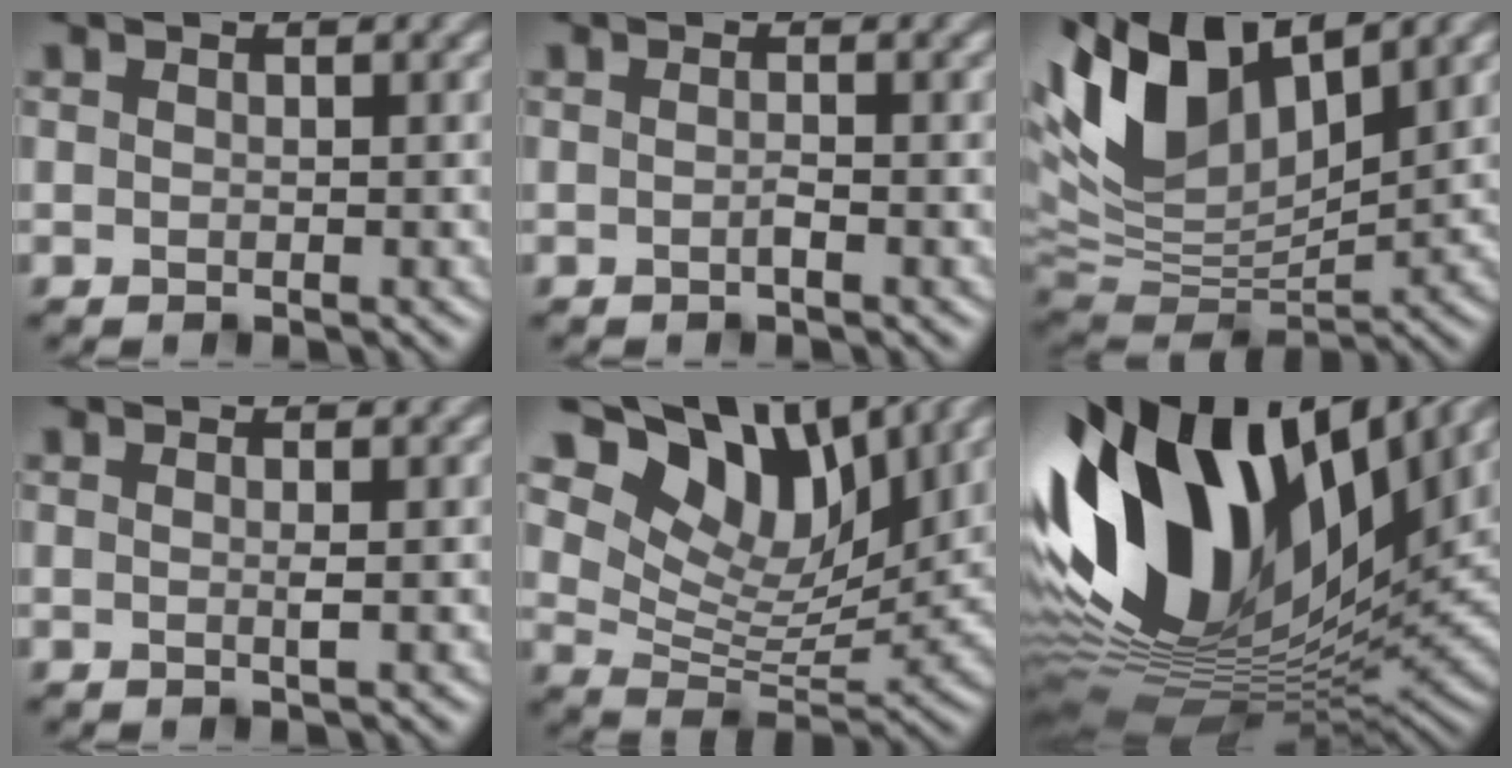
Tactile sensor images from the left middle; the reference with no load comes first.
{"total": 0.7, "force": [-0.5, 0.0, 0.5], "torque": [-0.006, 0.001, -0.010]}
{"total": 10.9, "force": [4.8, 5.5, 8.0], "torque": [-0.169, 0.015, 0.087]}
{"total": 0.8, "force": [0.2, 0.1, 0.8], "torque": [-0.010, -0.002, -0.002]}
{"total": 11.2, "force": [6.8, 6.1, 6.6], "torque": [-0.129, 0.012, 0.119]}
{"total": 17.0, "force": [5.2, 9.2, 13.2], "torque": [-0.267, 0.026, 0.073]}